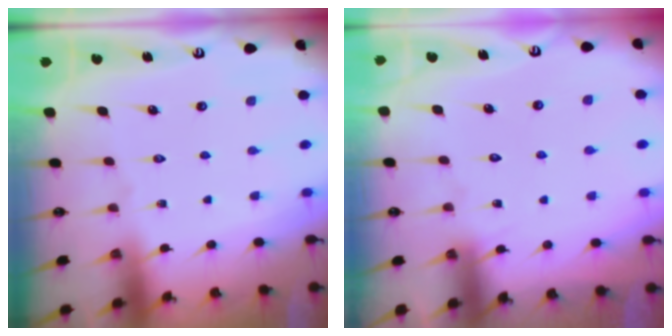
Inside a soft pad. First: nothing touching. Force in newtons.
{"total": 5.3, "press": 5.3, "slide": 0.3}